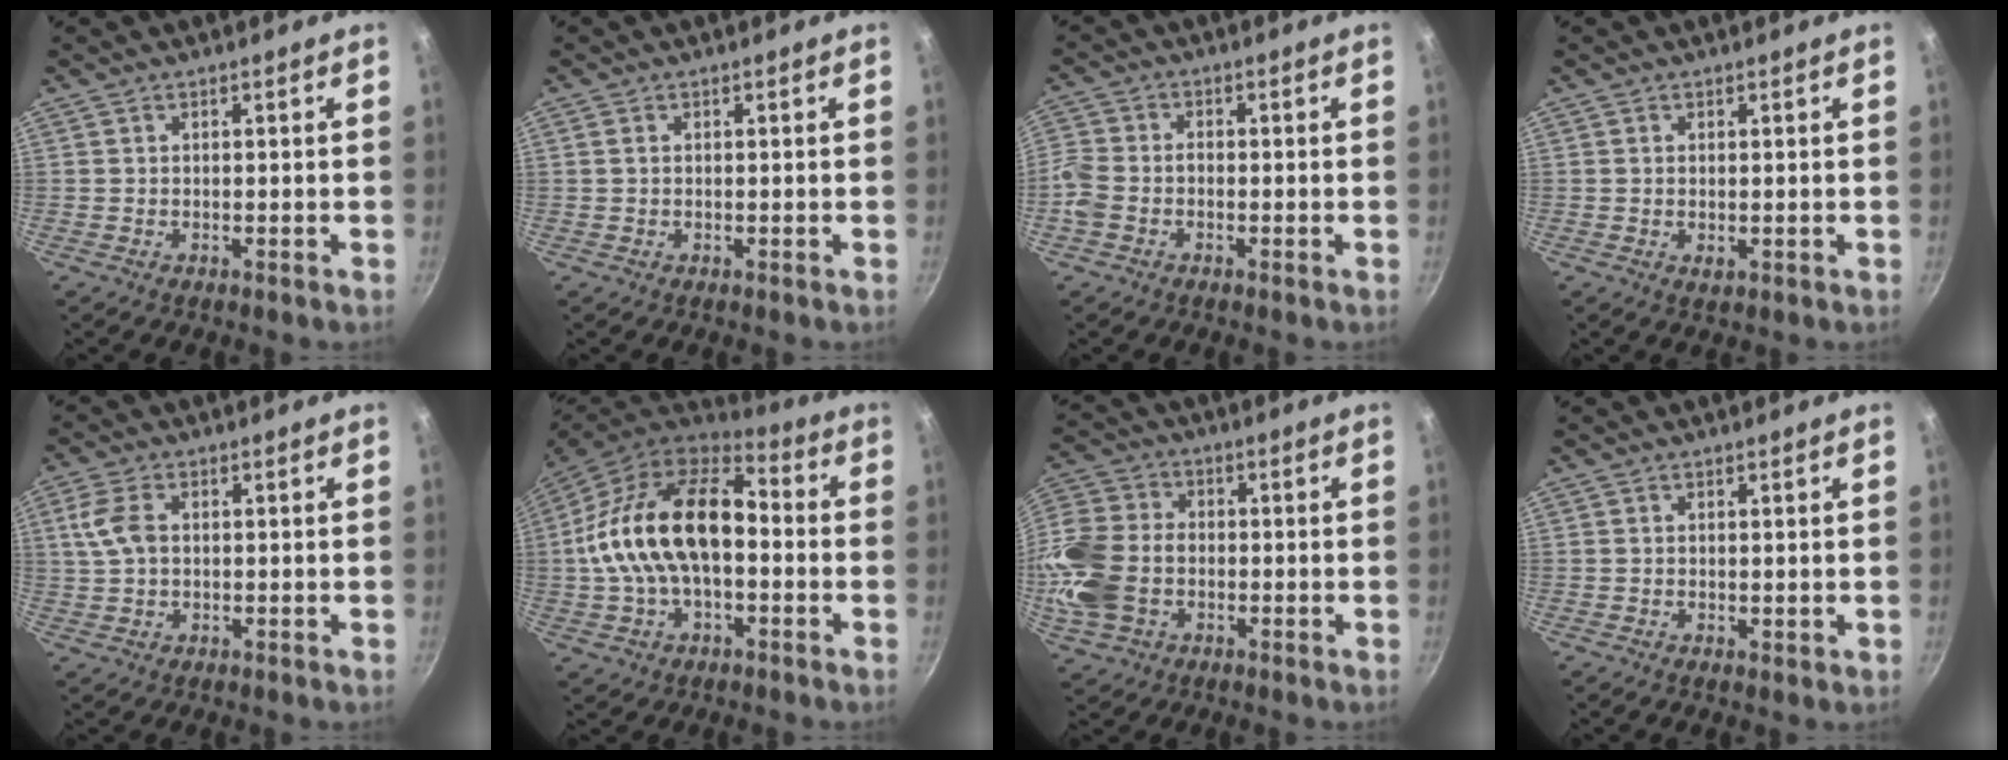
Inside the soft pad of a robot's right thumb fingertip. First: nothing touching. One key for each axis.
{"total": 0.9, "fx": 0.2, "fy": 0.6, "fz": 0.6, "tx": -0.012, "ty": 0.002, "tz": 0.003}
{"total": 5.7, "fx": -2.4, "fy": 4.2, "fz": 3.1, "tx": -0.074, "ty": 0.017, "tz": -0.064}
{"total": 1.3, "fx": 0.1, "fy": 0.8, "fz": 1.1, "tx": -0.018, "ty": -0.003, "tz": 0.002}
{"total": 6.2, "fx": 1.0, "fy": 4.0, "fz": 4.6, "tx": -0.099, "ty": 0.007, "tz": 0.018}
{"total": 22.3, "fx": -0.6, "fy": 13.2, "fz": 18.0, "tx": -0.319, "ty": 0.042, "tz": -0.023}
{"total": 17.5, "fx": -2.8, "fy": 13.2, "fz": 11.1, "tx": -0.249, "ty": 0.030, "tz": -0.060}
{"total": 0.6, "fx": 0.3, "fy": 0.3, "fz": 0.4, "tx": -0.005, "ty": -0.004, "tz": 0.003}